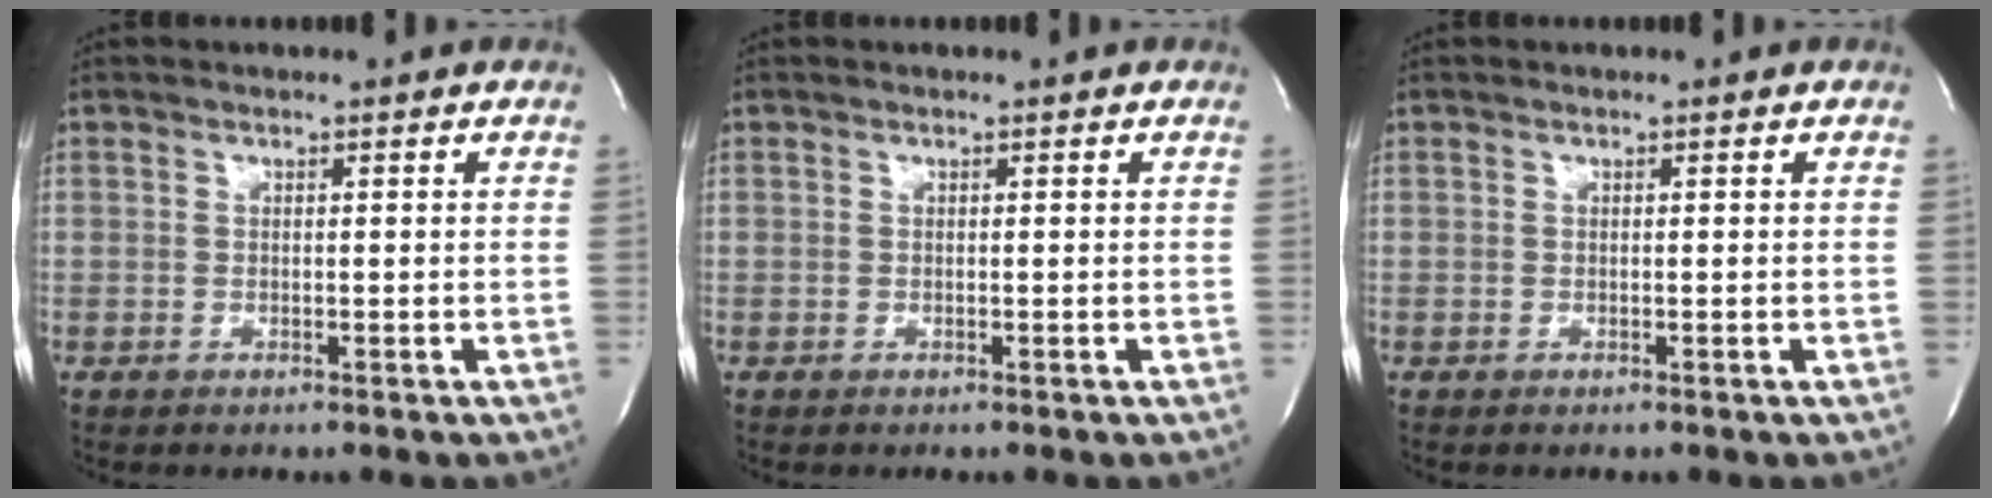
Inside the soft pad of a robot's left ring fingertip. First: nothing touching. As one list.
[{"total": 0.0}, {"total": 0.0}]